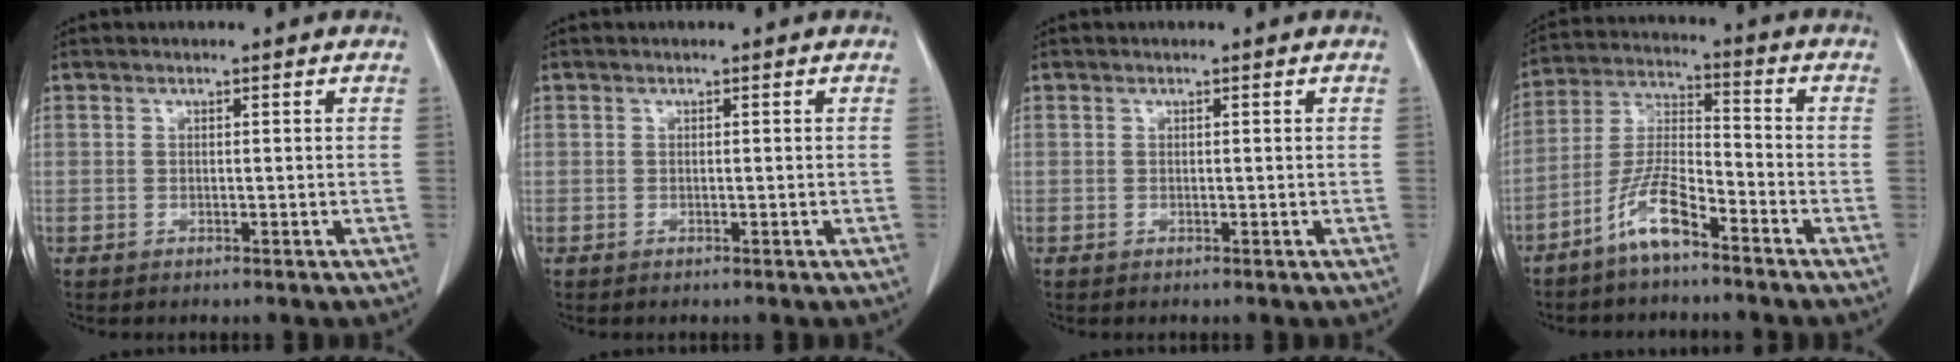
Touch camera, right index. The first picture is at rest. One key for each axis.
{"total": 0.0}
{"total": 0.0}
{"total": 8.3, "fx": -5.6, "fy": 1.6, "fz": 5.9, "tx": -0.131, "ty": -0.002, "tz": -0.114}